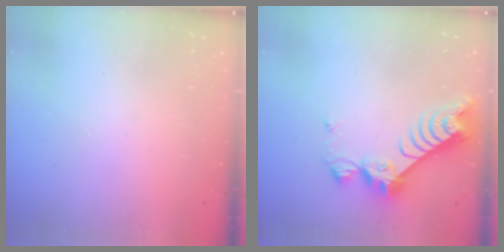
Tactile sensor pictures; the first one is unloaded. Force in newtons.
{"total": 9.7, "press": 9.7, "slide": 0.8}